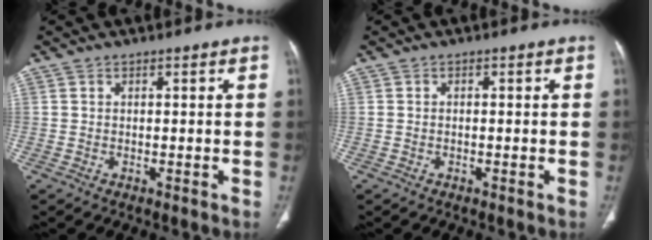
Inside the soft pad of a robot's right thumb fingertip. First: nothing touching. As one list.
[{"total": 0.0}]